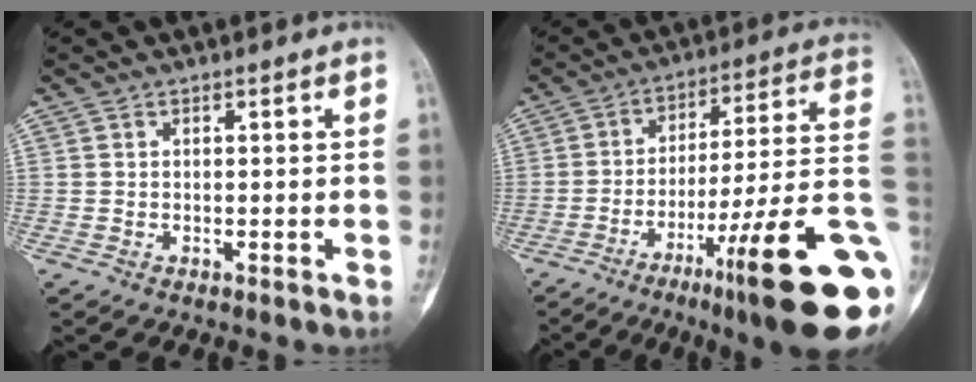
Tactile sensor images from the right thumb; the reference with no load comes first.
{"total": 24.2, "force": [-8.7, 3.1, 22.3], "torque": [-0.265, 0.039, -0.125]}